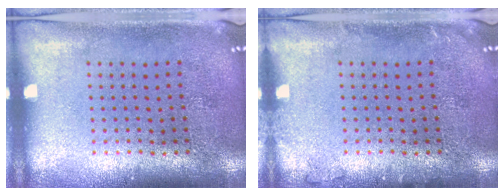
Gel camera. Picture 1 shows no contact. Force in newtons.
{"total": 0.9, "press": 0.8, "slide": 0.2}